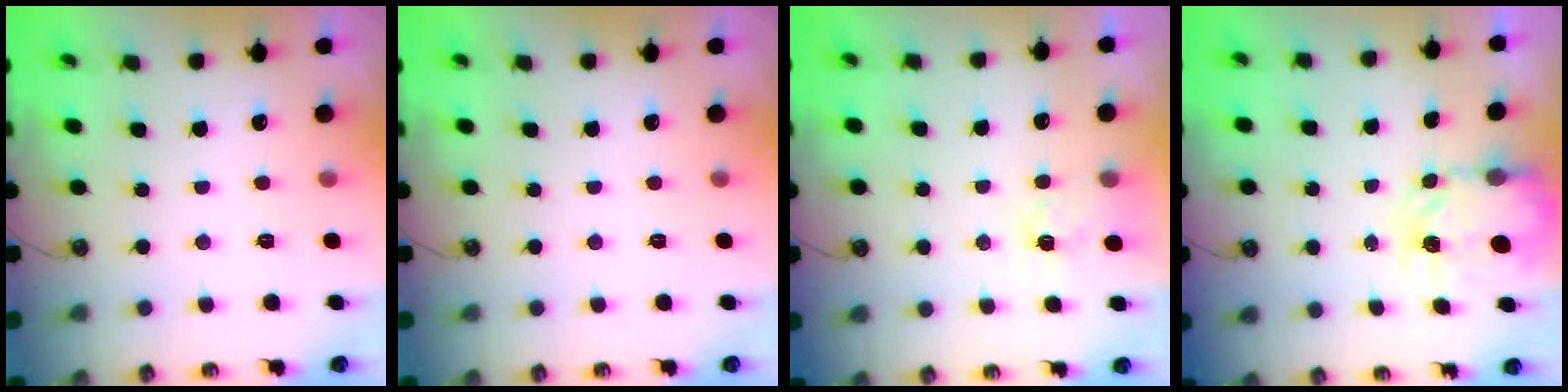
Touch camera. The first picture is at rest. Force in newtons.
{"total": 0.0}
{"total": 3.3, "press": 3.3, "slide": 0.5}
{"total": 4.0, "press": 4.0, "slide": 0.0}